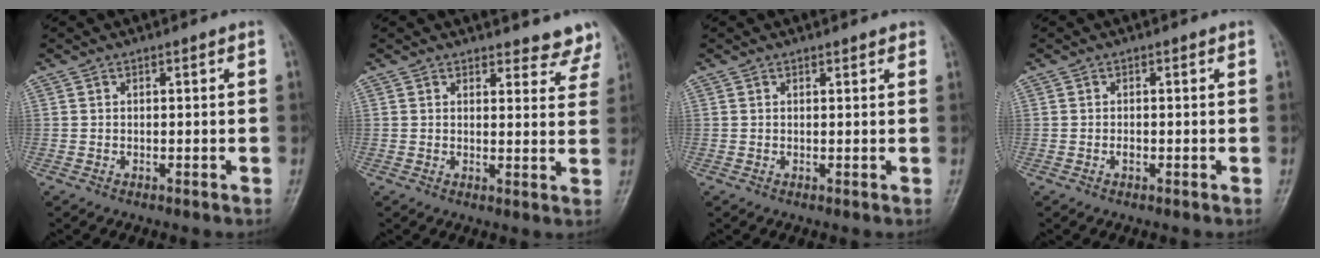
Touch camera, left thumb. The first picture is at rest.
{"total": 7.1, "force": [6.7, 2.4, 0.4], "torque": [0.043, -0.038, 0.054]}
{"total": 1.1, "force": [0.9, 0.6, 0.4], "torque": [0.006, -0.004, 0.007]}
{"total": 1.0, "force": [-0.3, 0.7, 0.6], "torque": [-0.004, 0.001, -0.007]}